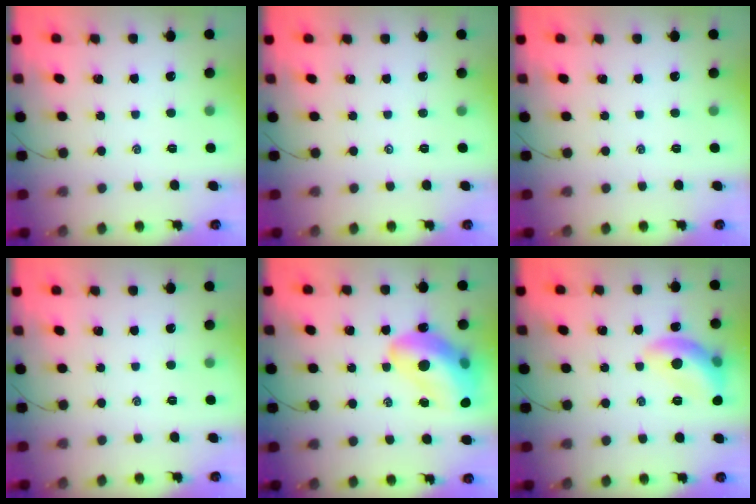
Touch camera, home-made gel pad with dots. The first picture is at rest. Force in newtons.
{"total": 0.0}
{"total": 0.0}
{"total": 0.0}
{"total": 20.5, "press": 19.9, "slide": 5.1}
{"total": 12.2, "press": 12.2, "slide": 1.0}